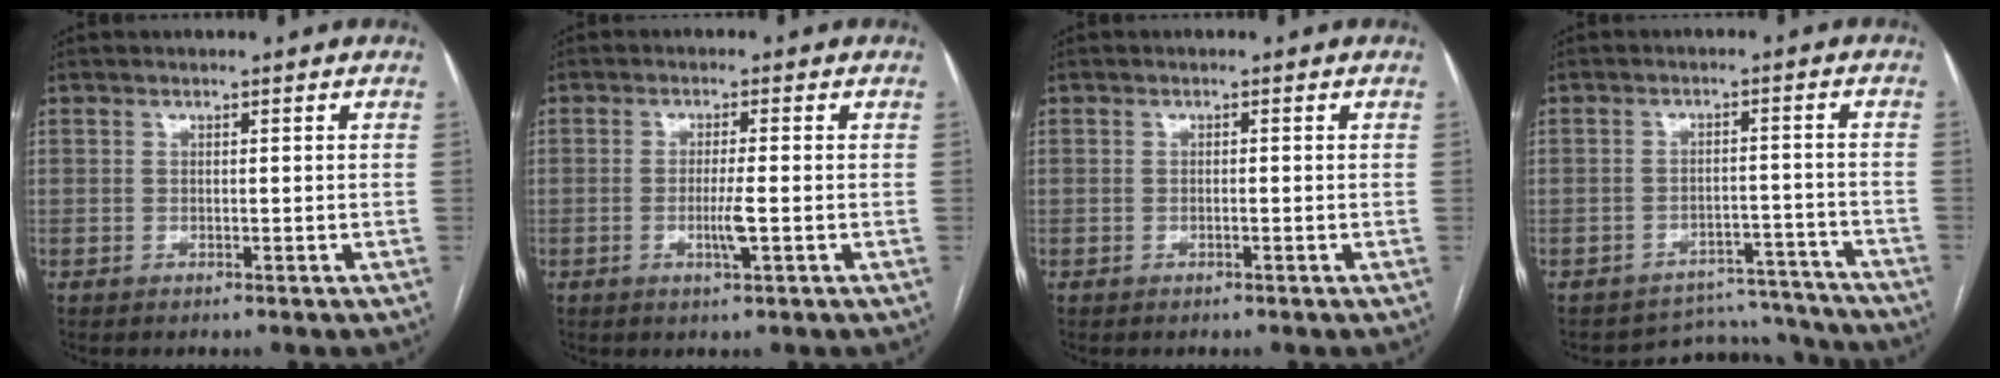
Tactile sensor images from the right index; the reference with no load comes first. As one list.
[{"total": 3.3, "force": [-0.8, -0.1, 3.2], "torque": [-0.063, -0.007, -0.015]}, {"total": 0.0}, {"total": 9.1, "force": [-8.7, 2.3, -1.8], "torque": [0.041, 0.045, -0.109]}]